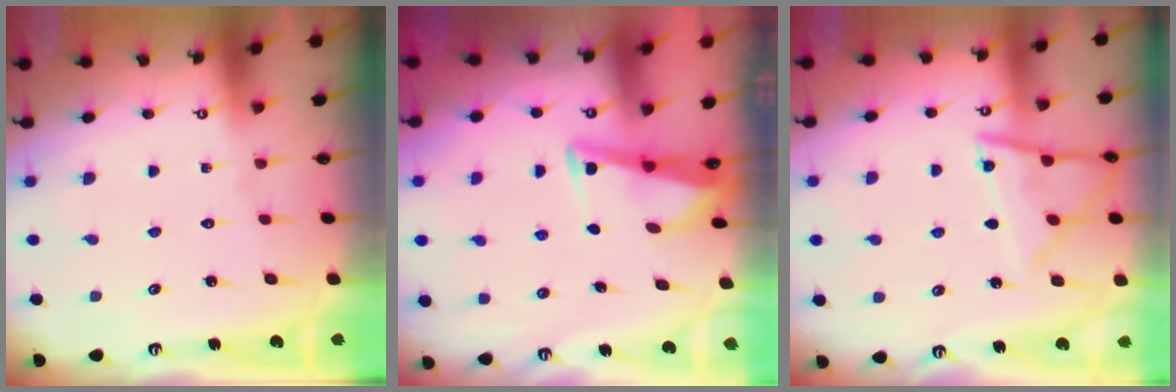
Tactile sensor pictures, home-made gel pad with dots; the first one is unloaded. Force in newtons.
{"total": 3.3, "press": 3.3, "slide": 0.4}
{"total": 11.7, "press": 11.6, "slide": 1.1}